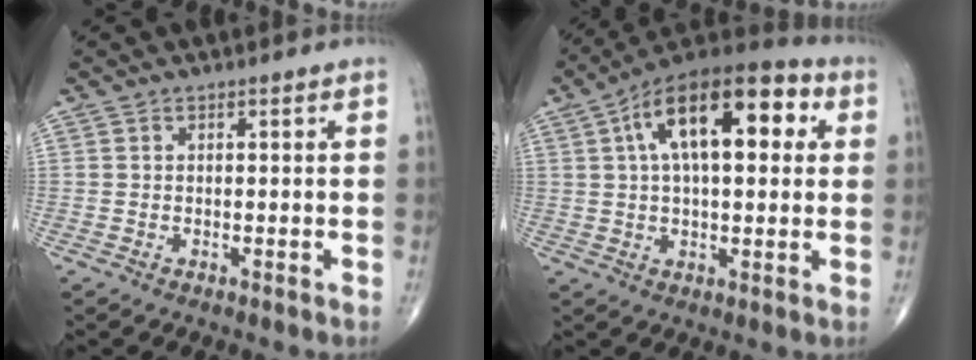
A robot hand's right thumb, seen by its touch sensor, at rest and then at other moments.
{"total": 19.9, "force": [5.7, 9.2, 16.7], "torque": [-0.245, 0.027, 0.081]}